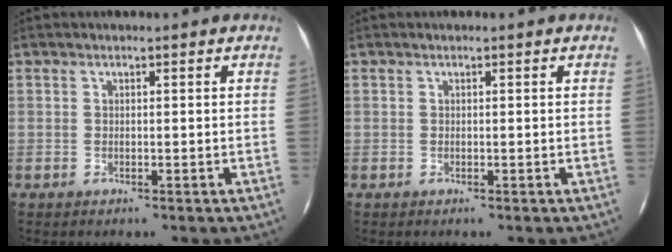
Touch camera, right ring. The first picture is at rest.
{"total": 0.0}